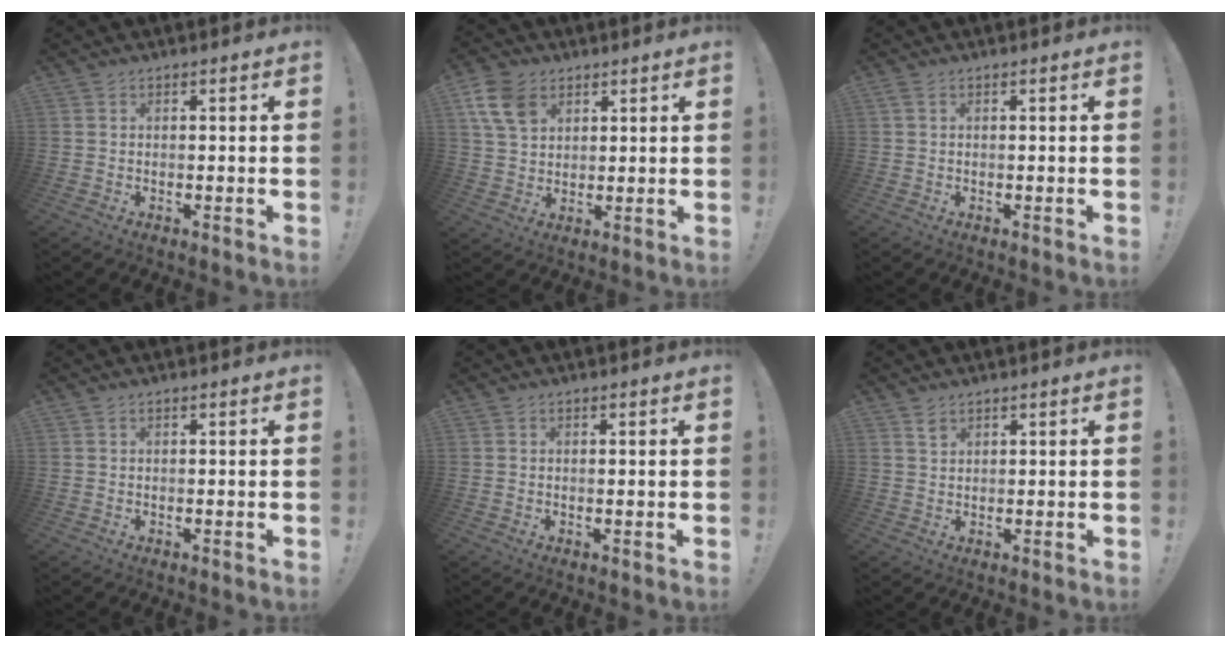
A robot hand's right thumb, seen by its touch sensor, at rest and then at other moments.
{"total": 11.0, "force": [5.4, 7.7, 5.7], "torque": [-0.108, -0.011, 0.108]}
{"total": 0.8, "force": [0.2, 0.3, 0.7], "torque": [-0.015, 0.002, 0.004]}
{"total": 0.0}
{"total": 0.5, "force": [0.3, -0.1, 0.4], "torque": [-0.001, -0.003, 0.005]}
{"total": 1.9, "force": [1.4, 1.0, 0.7], "torque": [0.000, -0.009, 0.025]}